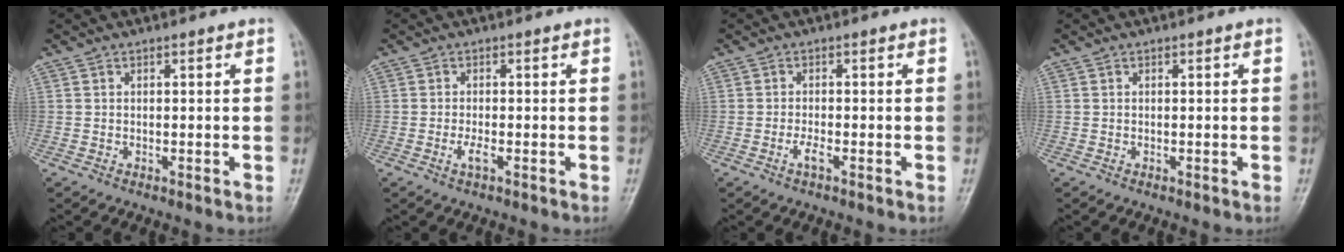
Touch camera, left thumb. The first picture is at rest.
{"total": 1.8, "force": [-0.5, 0.5, 1.7], "torque": [-0.033, -0.003, -0.011]}
{"total": 1.7, "force": [-0.8, 0.4, 1.4], "torque": [-0.030, -0.002, -0.019]}
{"total": 0.0}